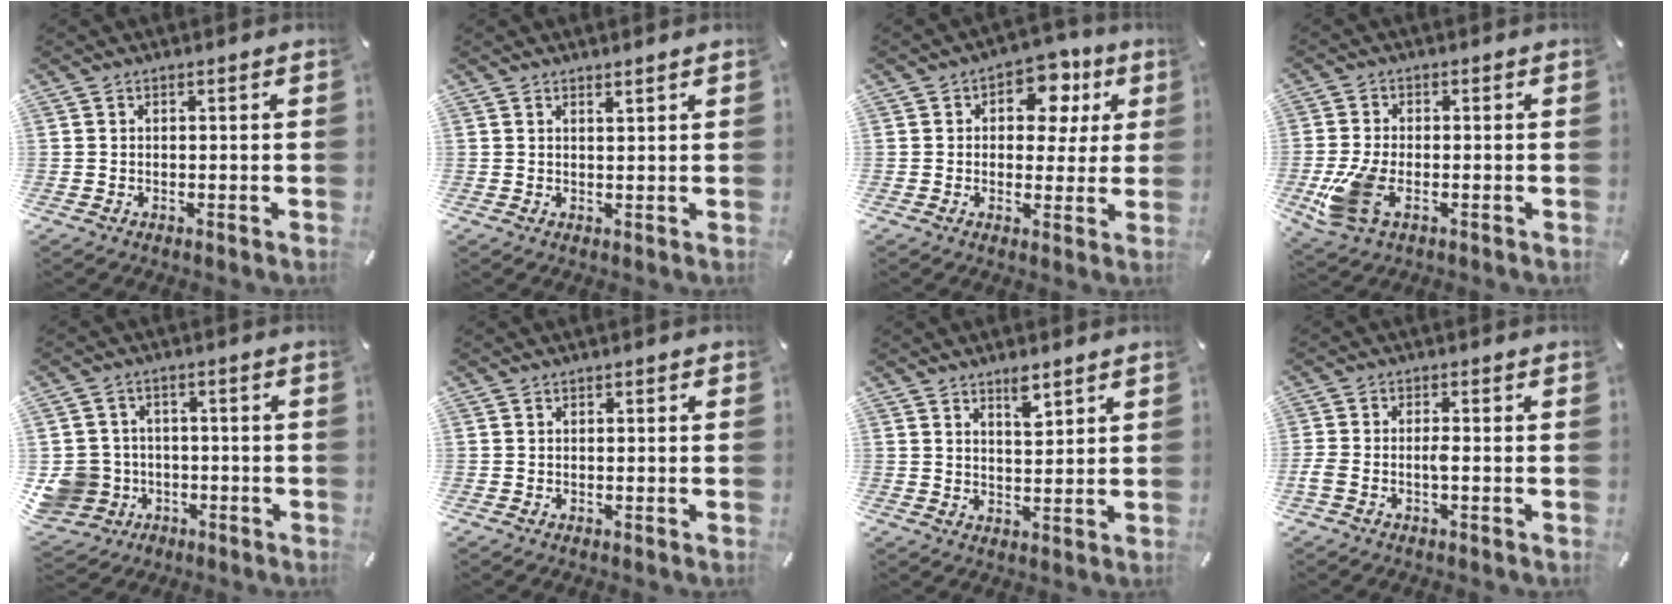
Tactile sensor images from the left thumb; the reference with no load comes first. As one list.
[{"total": 1.3, "force": [1.2, -0.2, 0.3], "torque": [-0.008, -0.003, 0.023]}, {"total": 10.3, "force": [4.0, 7.2, 6.2], "torque": [-0.075, -0.016, 0.067]}, {"total": 9.2, "force": [-2.8, 5.0, 7.1], "torque": [-0.162, -0.008, -0.047]}, {"total": 9.7, "force": [-2.8, 9.0, 2.5], "torque": [-0.077, 0.024, -0.047]}, {"total": 0.0}, {"total": 4.6, "force": [3.5, 1.6, 2.6], "torque": [-0.033, -0.020, 0.059]}, {"total": 2.8, "force": [-0.8, 1.0, 2.5], "torque": [-0.053, 0.001, -0.017]}]